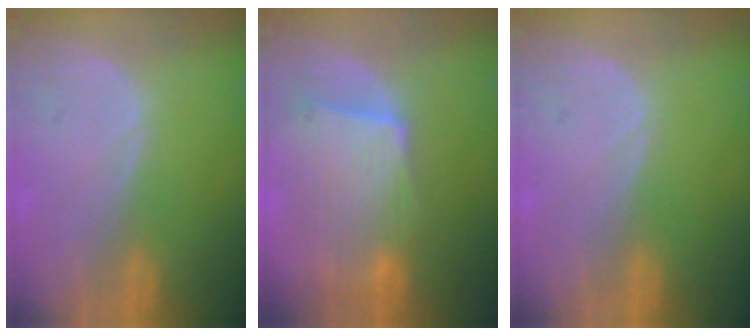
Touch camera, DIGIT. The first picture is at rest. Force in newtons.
{"total": 9.7, "press": 8.7, "slide": 4.1}
{"total": 0.0}